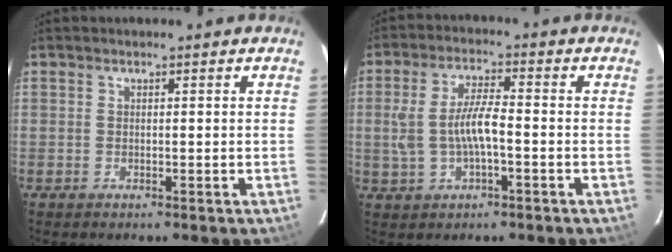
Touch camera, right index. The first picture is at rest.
{"total": 7.6, "force": [-1.3, 2.6, 7.0], "torque": [-0.141, 0.007, -0.018]}